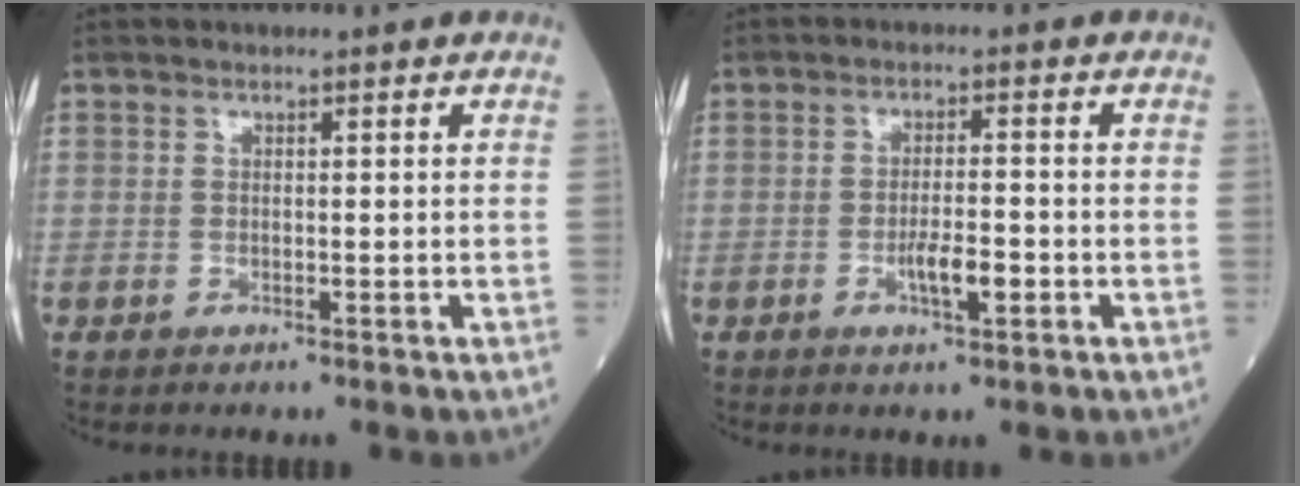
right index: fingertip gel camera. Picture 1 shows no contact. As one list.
[{"total": 4.2, "force": [-1.4, 0.9, 3.9], "torque": [-0.068, 0.000, -0.023]}]